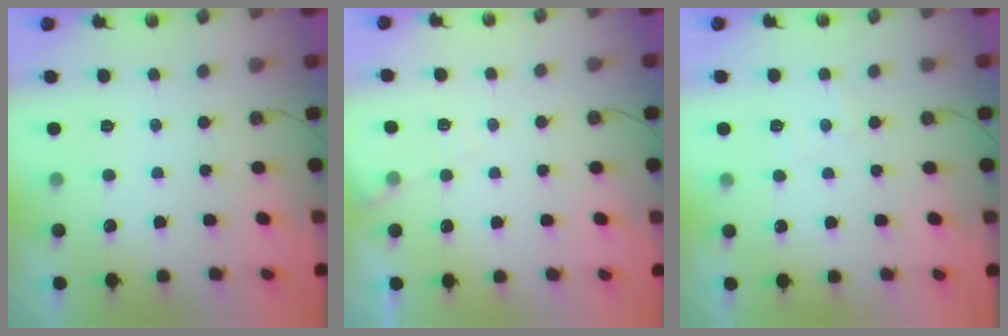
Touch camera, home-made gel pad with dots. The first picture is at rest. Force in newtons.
{"total": 5.6, "press": 5.5, "slide": 0.8}
{"total": 4.2, "press": 4.2, "slide": 0.7}